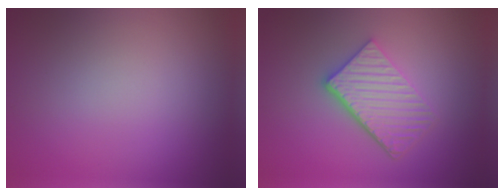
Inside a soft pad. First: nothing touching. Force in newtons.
{"total": 4.7, "press": 3.5, "slide": 3.1}